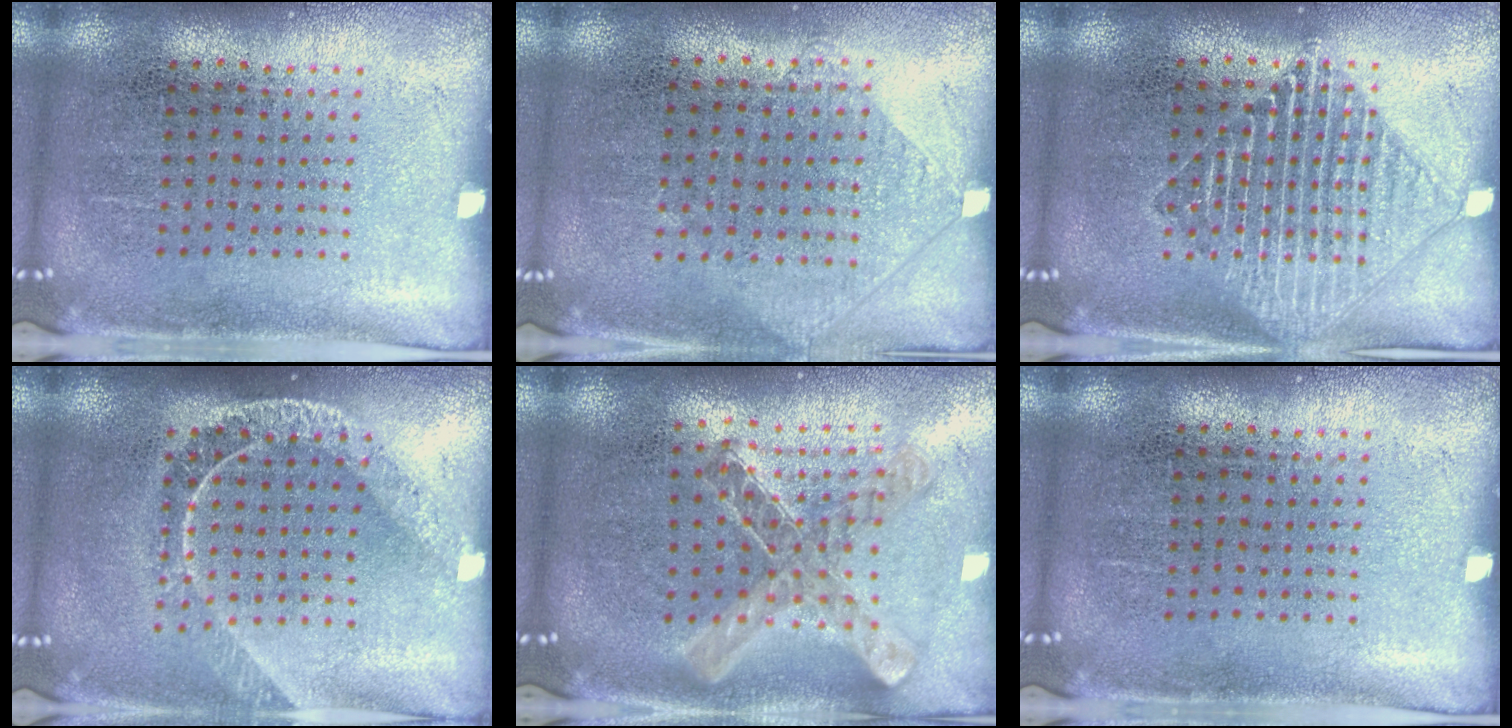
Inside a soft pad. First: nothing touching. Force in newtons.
{"total": 0.9, "press": 0.8, "slide": 0.3}
{"total": 1.7, "press": 1.7, "slide": 0.2}
{"total": 1.8, "press": 1.5, "slide": 1.0}
{"total": 1.1, "press": 1.1, "slide": 0.2}
{"total": 0.0}